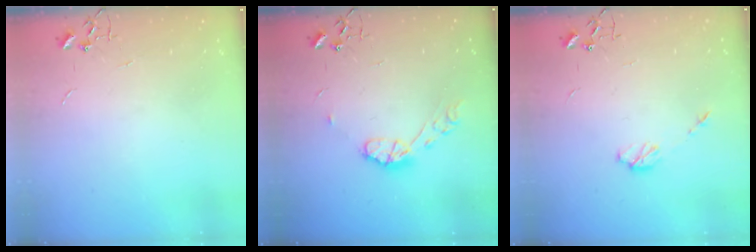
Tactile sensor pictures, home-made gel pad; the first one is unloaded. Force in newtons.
{"total": 8.1, "press": 8.1, "slide": 0.6}
{"total": 4.7, "press": 4.7, "slide": 0.3}